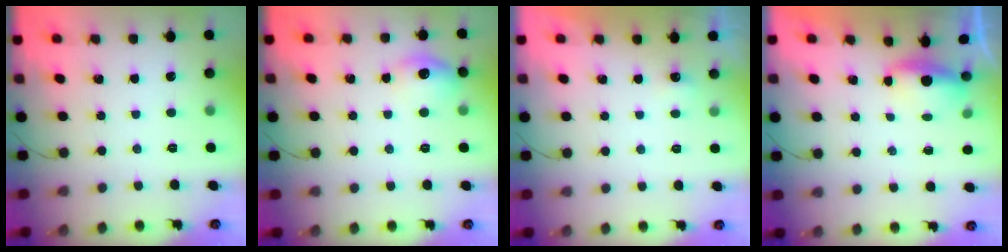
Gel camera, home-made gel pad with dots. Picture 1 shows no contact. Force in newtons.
{"total": 9.9, "press": 9.9, "slide": 0.4}
{"total": 3.3, "press": 1.1, "slide": 3.1}
{"total": 3.5, "press": 3.3, "slide": 0.9}